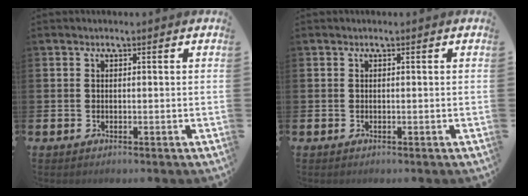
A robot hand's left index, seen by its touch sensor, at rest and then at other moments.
{"total": 0.0}